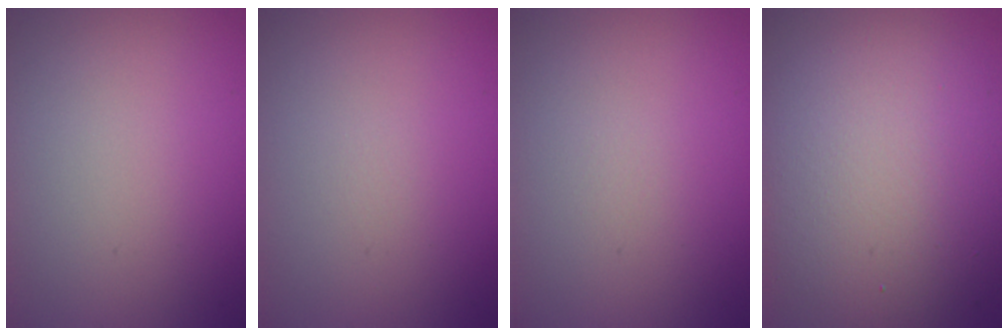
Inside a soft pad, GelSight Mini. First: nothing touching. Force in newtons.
{"total": 0.0}
{"total": 0.0}
{"total": 11.5, "press": 11.5, "slide": 1.0}